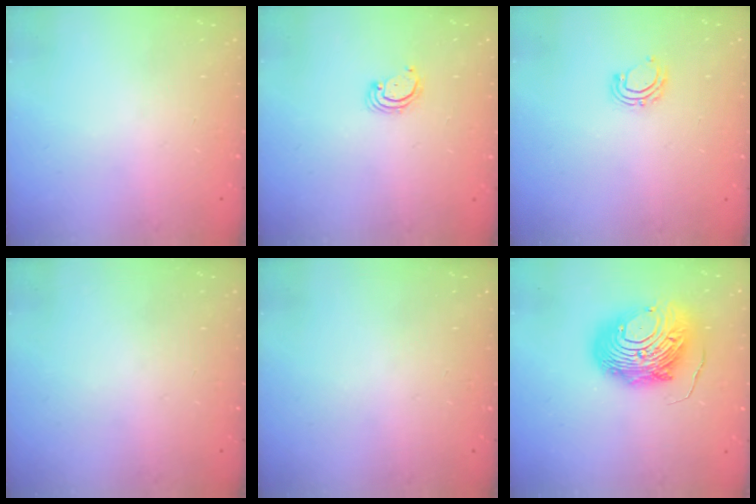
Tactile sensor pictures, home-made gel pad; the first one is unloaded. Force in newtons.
{"total": 2.8, "press": 2.8, "slide": 0.2}
{"total": 6.3, "press": 6.2, "slide": 1.3}
{"total": 0.0}
{"total": 0.0}
{"total": 14.8, "press": 14.7, "slide": 1.3}